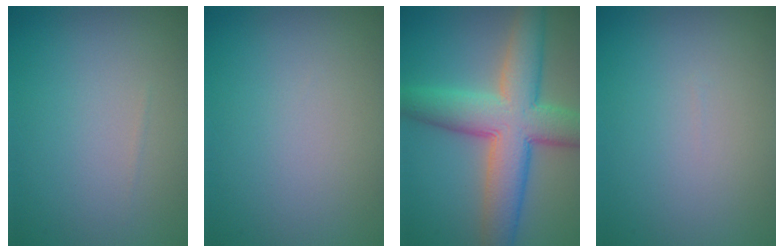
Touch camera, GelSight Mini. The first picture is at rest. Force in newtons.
{"total": 0.0}
{"total": 9.6, "press": 9.6, "slide": 0.4}
{"total": 0.0}